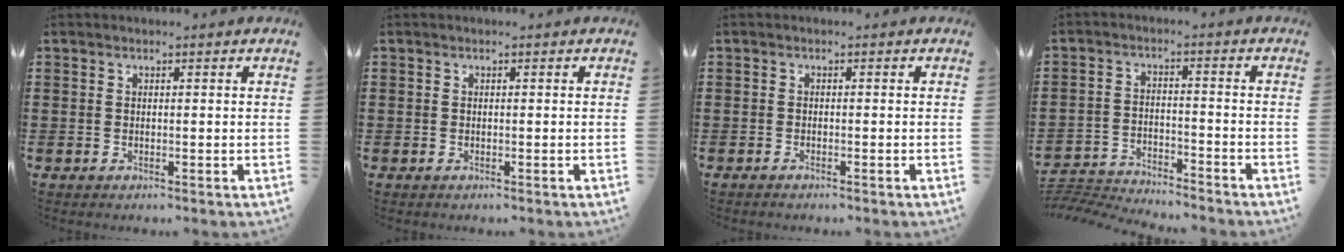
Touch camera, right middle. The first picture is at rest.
{"total": 0.0}
{"total": 0.6, "force": [-0.6, 0.0, 0.1], "torque": [-0.004, -0.002, -0.012]}
{"total": 4.4, "force": [-4.4, 0.3, 0.4], "torque": [-0.018, 0.002, -0.096]}